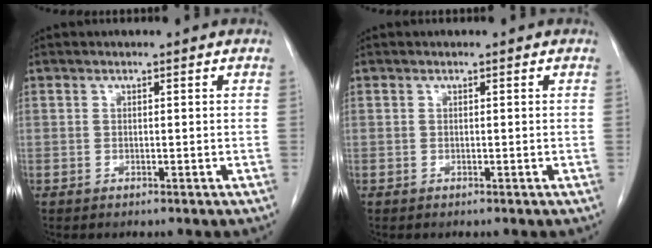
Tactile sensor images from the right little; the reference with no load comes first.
{"total": 0.0}